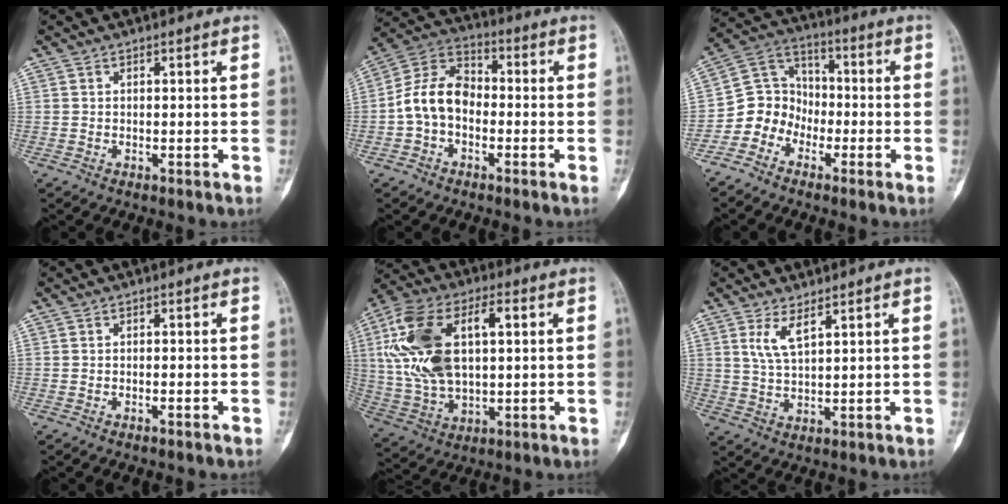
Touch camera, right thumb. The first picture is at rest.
{"total": 10.5, "force": [-1.8, 7.5, 7.1], "torque": [-0.122, 0.039, -0.048]}
{"total": 8.6, "force": [-4.0, 7.4, 2.0], "torque": [-0.007, 0.066, -0.089]}
{"total": 0.8, "force": [-0.6, 0.1, 0.5], "torque": [-0.018, 0.008, -0.005]}
{"total": 19.8, "force": [4.0, 10.7, 16.1], "torque": [-0.319, 0.011, 0.075]}
{"total": 4.6, "force": [2.6, 1.4, 3.6], "torque": [-0.074, -0.019, 0.060]}